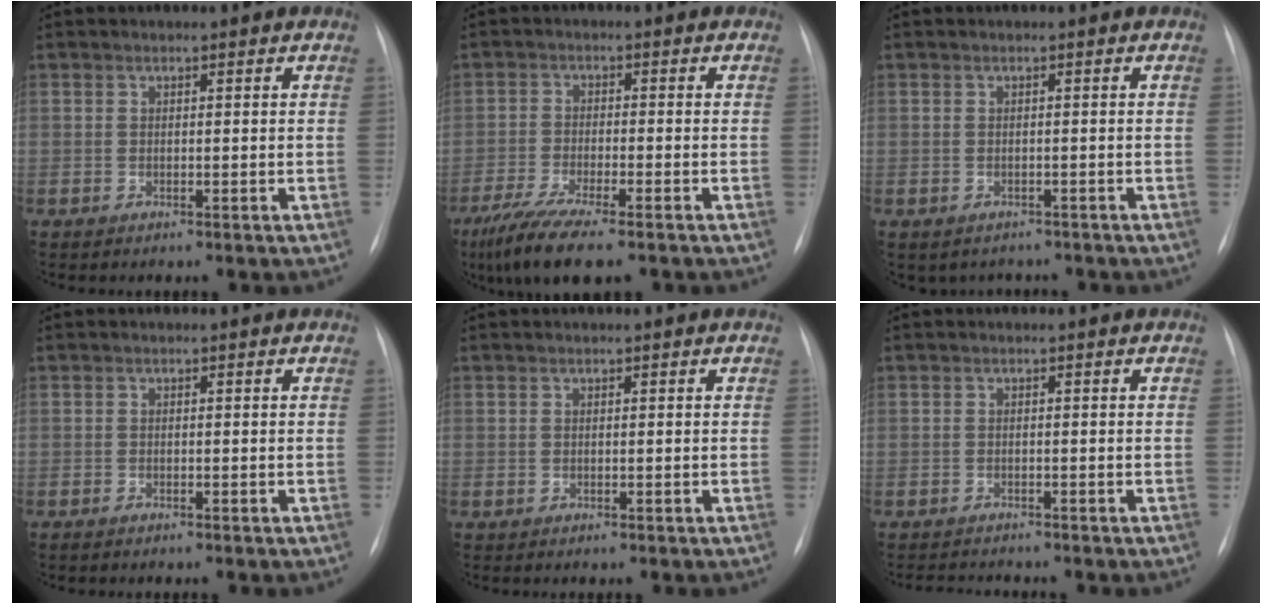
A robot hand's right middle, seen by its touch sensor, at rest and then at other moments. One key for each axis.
{"total": 9.9, "fx": -7.3, "fy": 1.2, "fz": 6.6, "tx": -0.119, "ty": -0.025, "tz": -0.121}
{"total": 3.2, "fx": -2.6, "fy": 1.8, "fz": 0.2, "tx": -0.002, "ty": 0.011, "tz": -0.030}
{"total": 0.6, "fx": -0.5, "fy": 0.1, "fz": 0.3, "tx": -0.009, "ty": -0.002, "tz": -0.009}
{"total": 0.0}
{"total": 2.8, "fx": -2.8, "fy": 0.2, "fz": 0.4, "tx": -0.004, "ty": -0.010, "tz": -0.043}